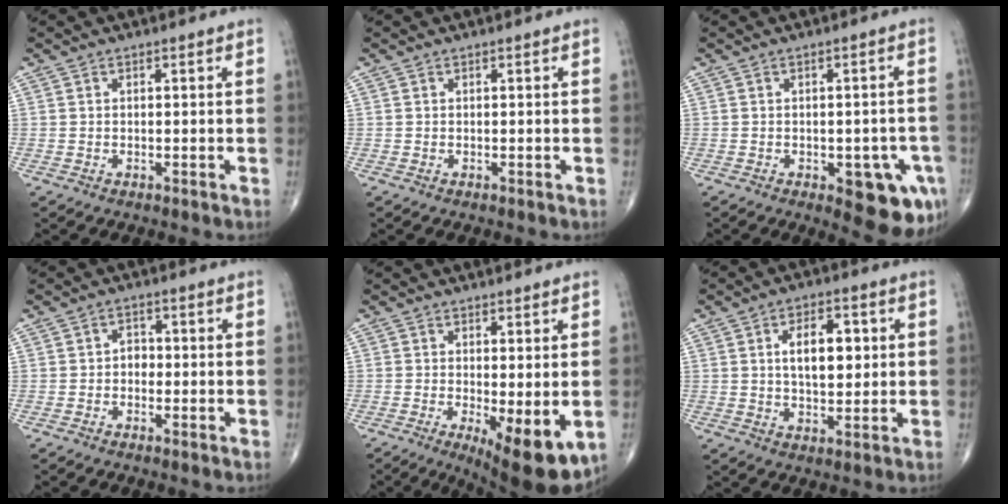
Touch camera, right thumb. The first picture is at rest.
{"total": 0.0}
{"total": 10.6, "force": [-4.2, 4.4, 8.6], "torque": [-0.068, 0.006, -0.045]}
{"total": 2.5, "force": [-0.4, 1.9, 1.6], "torque": [-0.005, 0.007, -0.015]}
{"total": 10.3, "force": [-2.7, 3.2, 9.4], "torque": [-0.128, -0.025, -0.031]}
{"total": 9.0, "force": [1.7, 4.8, 7.4], "torque": [-0.091, -0.005, 0.029]}